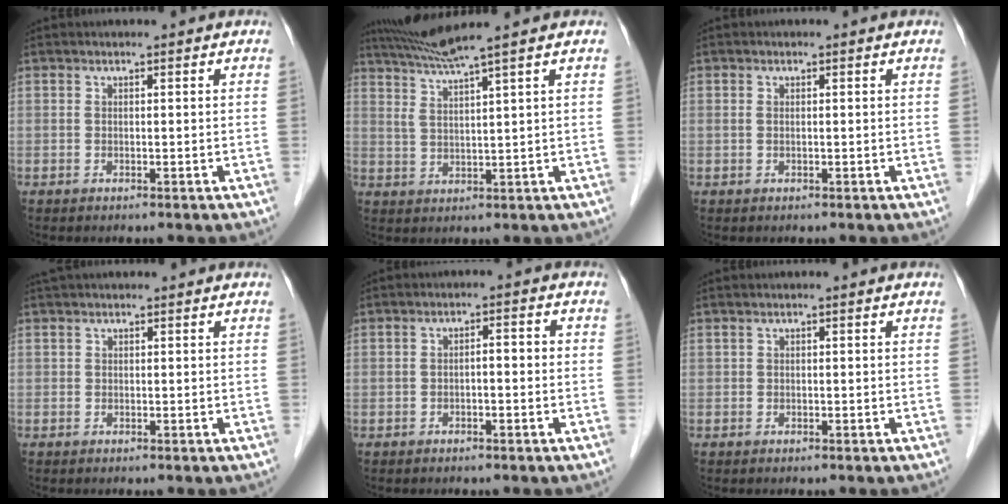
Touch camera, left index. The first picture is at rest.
{"total": 6.1, "force": [4.9, -2.2, 2.9], "torque": [-0.062, -0.004, 0.097]}
{"total": 0.6, "force": [0.1, 0.2, 0.5], "torque": [-0.016, 0.000, 0.002]}
{"total": 1.0, "force": [0.7, 0.6, 0.0], "torque": [-0.003, 0.018, 0.013]}
{"total": 2.5, "force": [-0.6, 0.7, 2.3], "torque": [-0.037, 0.016, -0.007]}
{"total": 0.0}